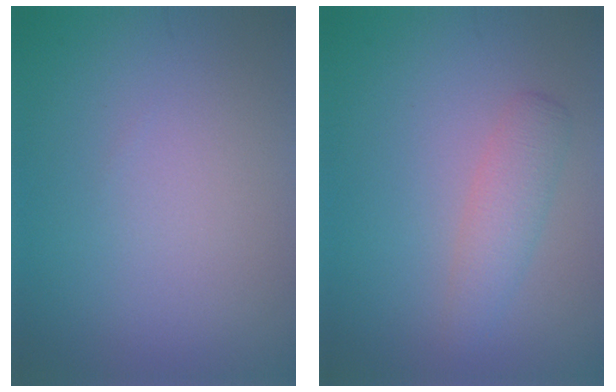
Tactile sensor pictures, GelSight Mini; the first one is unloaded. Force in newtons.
{"total": 2.5, "press": 2.5, "slide": 0.0}